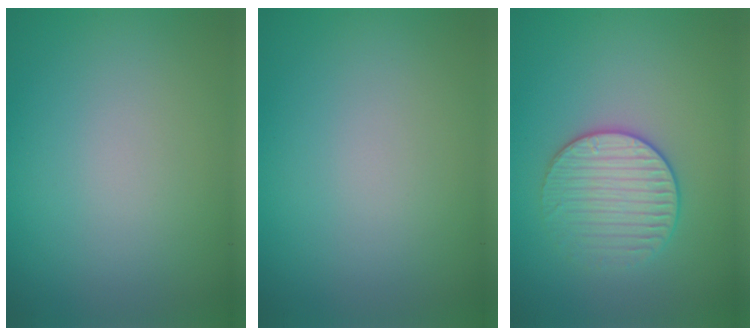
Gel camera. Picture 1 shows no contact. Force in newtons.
{"total": 0.0}
{"total": 3.2, "press": 3.1, "slide": 0.5}